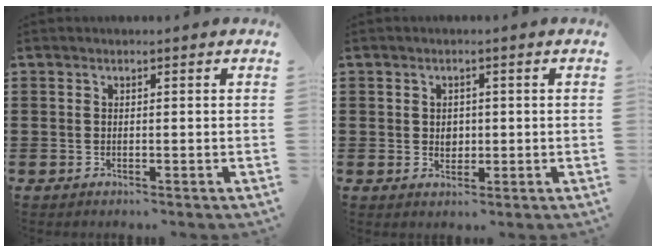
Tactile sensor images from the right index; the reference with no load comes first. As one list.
[{"total": 1.9, "force": [0.3, 1.7, 0.9], "torque": [-0.014, 0.006, 0.002]}]